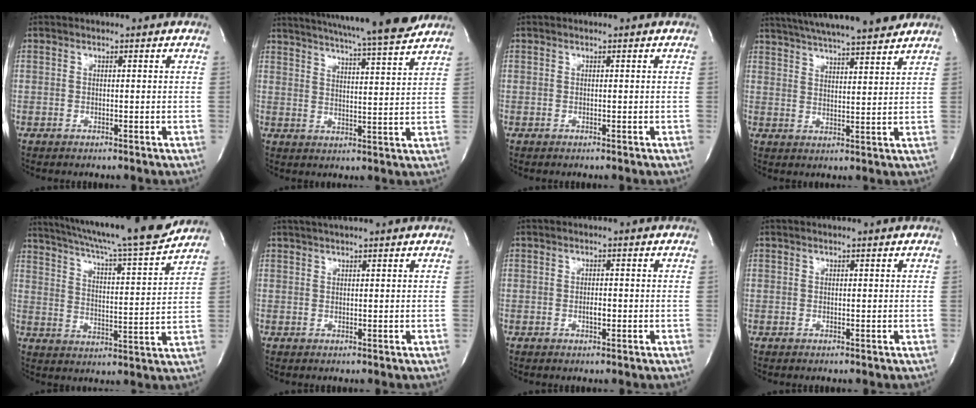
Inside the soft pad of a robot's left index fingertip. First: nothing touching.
{"total": 18.8, "force": [16.8, 0.0, 8.5], "torque": [-0.140, -0.013, 0.230]}
{"total": 0.0}
{"total": 14.8, "force": [12.8, 1.3, 7.4], "torque": [-0.128, 0.027, 0.186]}
{"total": 21.8, "force": [19.3, 0.5, 10.1], "torque": [-0.170, -0.021, 0.277]}
{"total": 5.1, "force": [4.3, 0.1, 2.7], "torque": [-0.042, 0.030, 0.066]}
{"total": 1.2, "force": [-0.3, 0.4, 1.1], "torque": [-0.021, 0.001, -0.005]}
{"total": 0.8, "force": [0.7, -0.1, 0.3], "torque": [-0.005, 0.002, 0.011]}